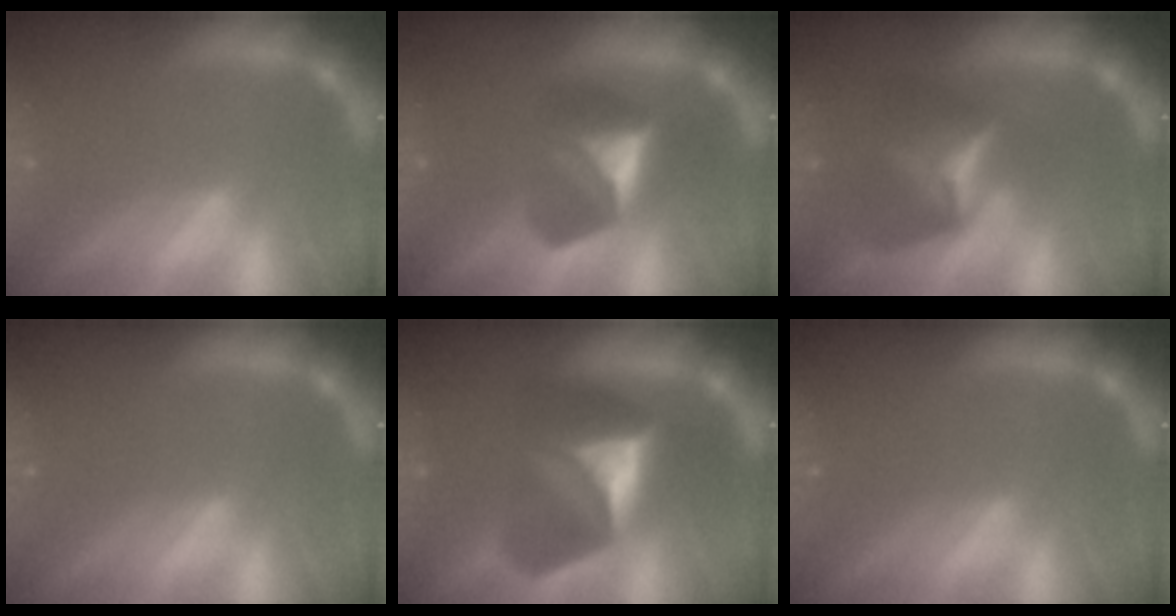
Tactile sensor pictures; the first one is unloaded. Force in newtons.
{"total": 4.9}
{"total": 5.4}
{"total": 0.0}
{"total": 7.4}
{"total": 0.0}